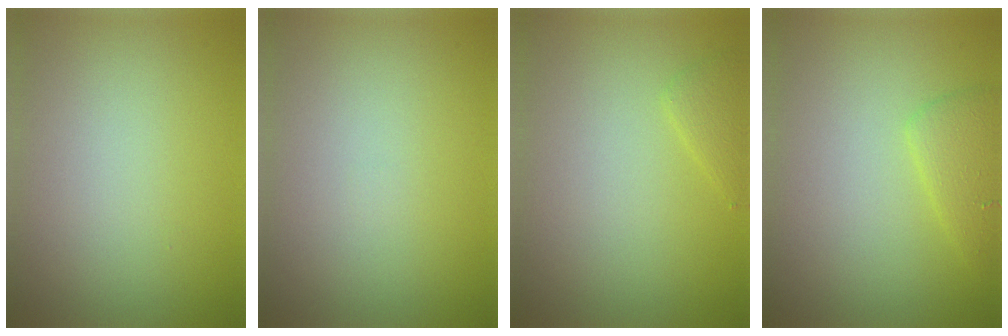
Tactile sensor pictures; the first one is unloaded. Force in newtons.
{"total": 0.0}
{"total": 1.1, "press": 1.1, "slide": 0.1}
{"total": 2.0, "press": 2.0, "slide": 0.2}